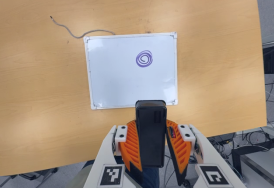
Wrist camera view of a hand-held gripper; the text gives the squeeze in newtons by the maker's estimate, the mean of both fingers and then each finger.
{"total": 10.0, "left": 7.9, "right": 12.0}